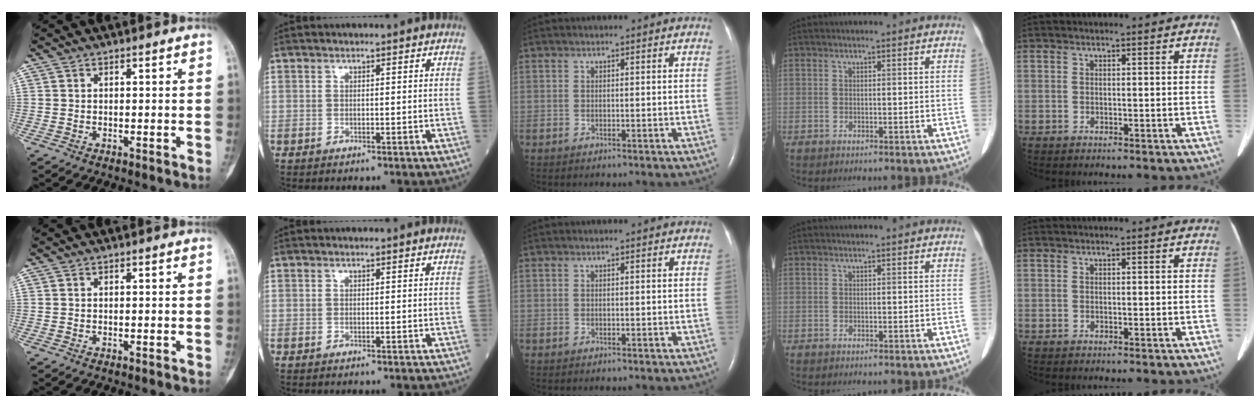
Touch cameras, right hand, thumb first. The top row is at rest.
{}